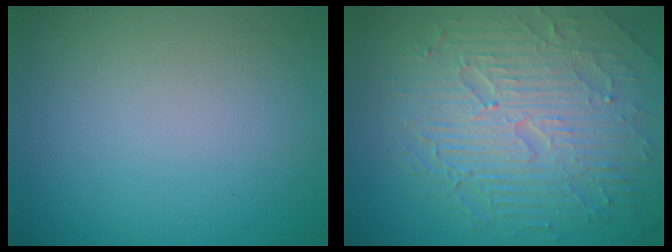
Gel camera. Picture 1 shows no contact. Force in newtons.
{"total": 9.6, "press": 6.3, "slide": 7.3}